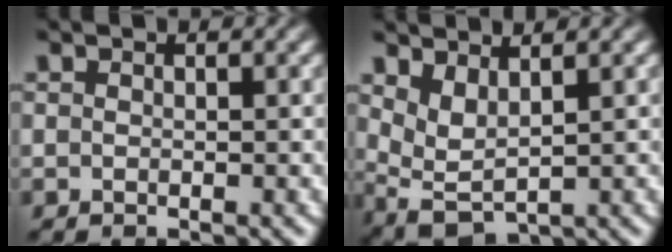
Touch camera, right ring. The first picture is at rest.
{"total": 5.1, "force": [0.1, 4.3, 2.8], "torque": [-0.084, -0.028, 0.013]}